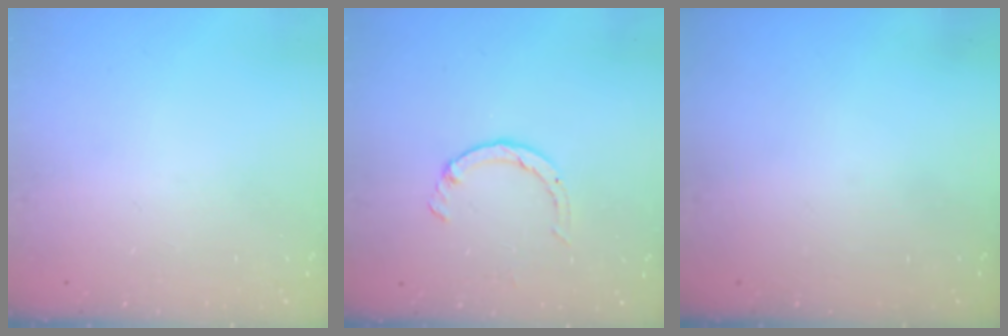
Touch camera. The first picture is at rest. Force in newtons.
{"total": 2.6, "press": 2.6, "slide": 0.4}
{"total": 0.0}